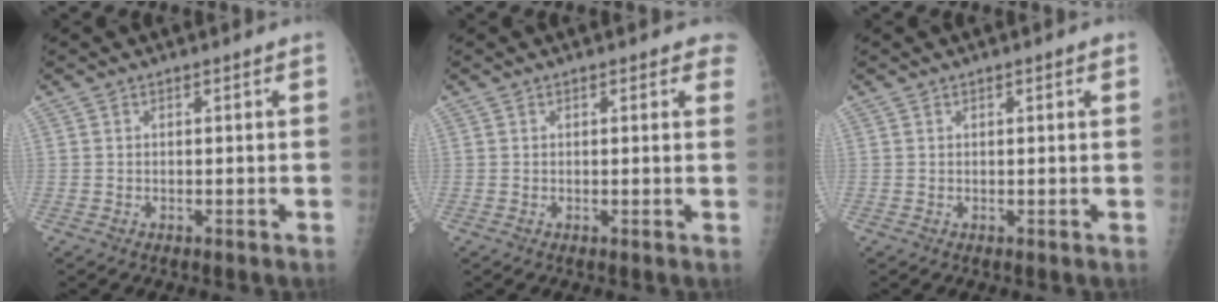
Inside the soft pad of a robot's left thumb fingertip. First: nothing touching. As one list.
[{"total": 2.6, "force": [1.8, 1.3, 1.3], "torque": [0.015, -0.002, 0.011]}, {"total": 1.3, "force": [0.7, 0.4, 1.1], "torque": [-0.013, 0.001, 0.008]}]